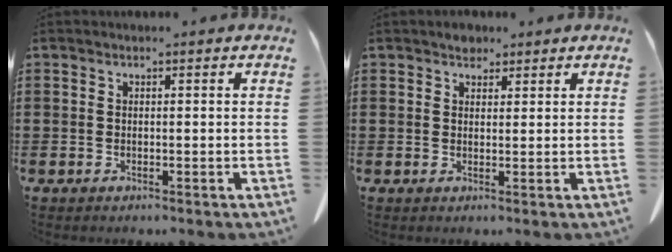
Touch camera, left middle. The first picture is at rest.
{"total": 2.2, "force": [1.9, 1.2, 0.4], "torque": [-0.004, 0.002, 0.035]}